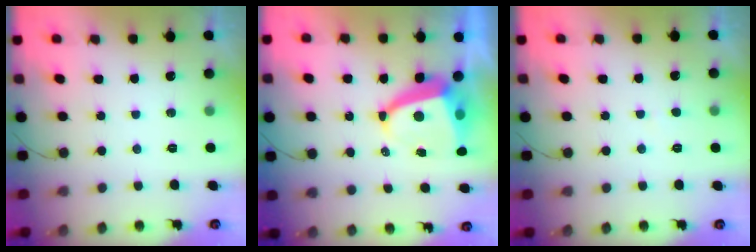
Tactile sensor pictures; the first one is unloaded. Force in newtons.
{"total": 8.6, "press": 8.5, "slide": 1.0}
{"total": 1.3, "press": 1.3, "slide": 0.1}